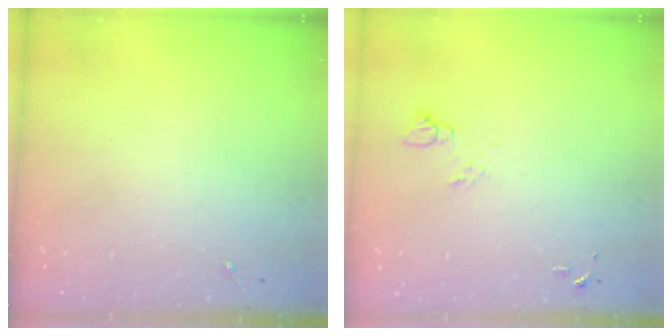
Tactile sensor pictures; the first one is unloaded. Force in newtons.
{"total": 6.6, "press": 6.5, "slide": 0.8}